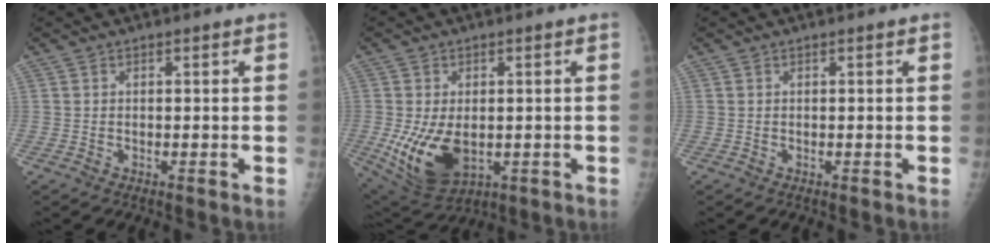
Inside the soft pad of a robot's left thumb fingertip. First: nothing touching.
{"total": 11.6, "force": [-2.0, 7.2, 8.9], "torque": [-0.157, -0.011, -0.012]}
{"total": 0.0}